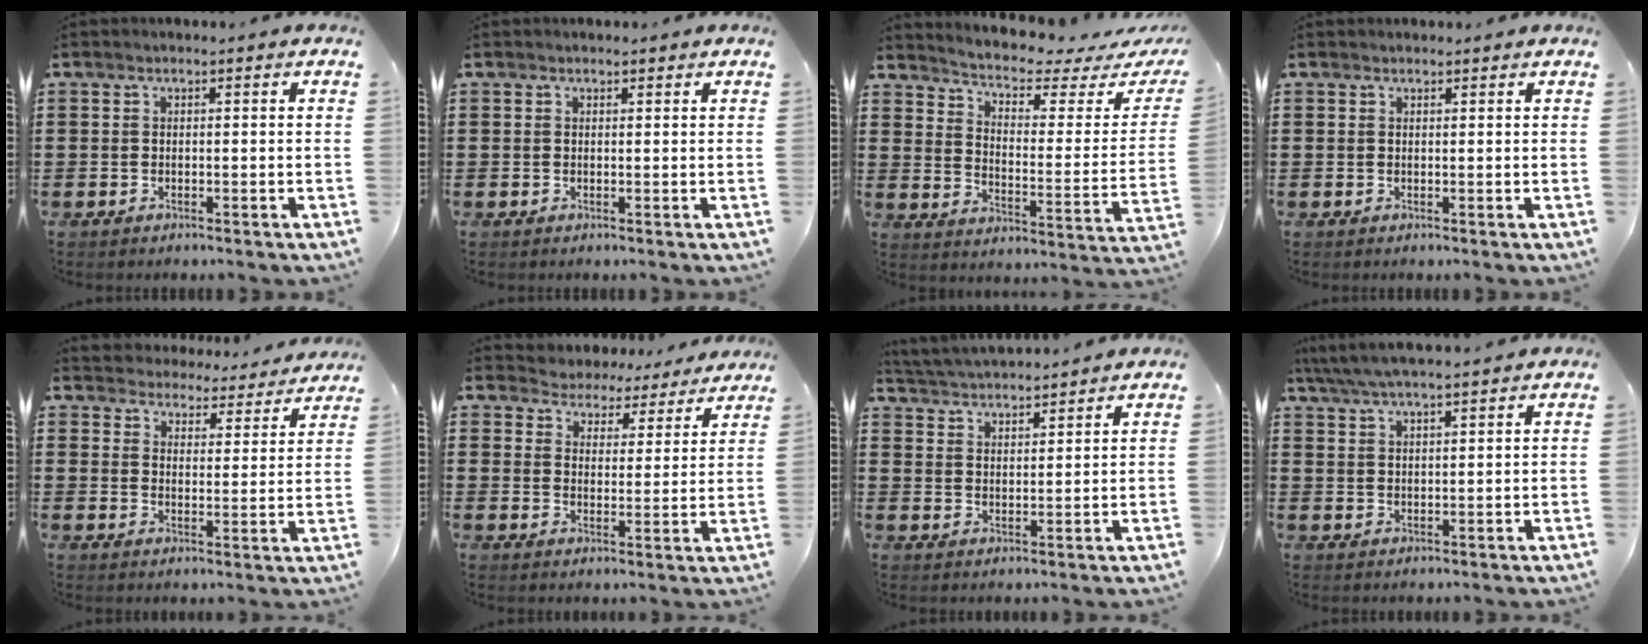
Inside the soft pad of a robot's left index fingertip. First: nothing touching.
{"total": 0.6, "force": [0.5, 0.3, 0.1], "torque": [-0.004, 0.002, 0.009]}
{"total": 3.2, "force": [2.7, 0.4, 1.6], "torque": [-0.051, -0.028, 0.034]}
{"total": 0.5, "force": [0.5, 0.1, 0.0], "torque": [-0.002, 0.001, 0.011]}
{"total": 4.4, "force": [4.4, 0.1, -0.4], "torque": [-0.010, -0.041, 0.072]}
{"total": 4.5, "force": [4.4, 0.6, -0.8], "torque": [-0.013, -0.035, 0.074]}
{"total": 3.5, "force": [3.5, 0.0, -0.1], "torque": [-0.015, -0.017, 0.060]}
{"total": 4.4, "force": [3.9, 0.4, 2.0], "torque": [-0.049, -0.008, 0.069]}